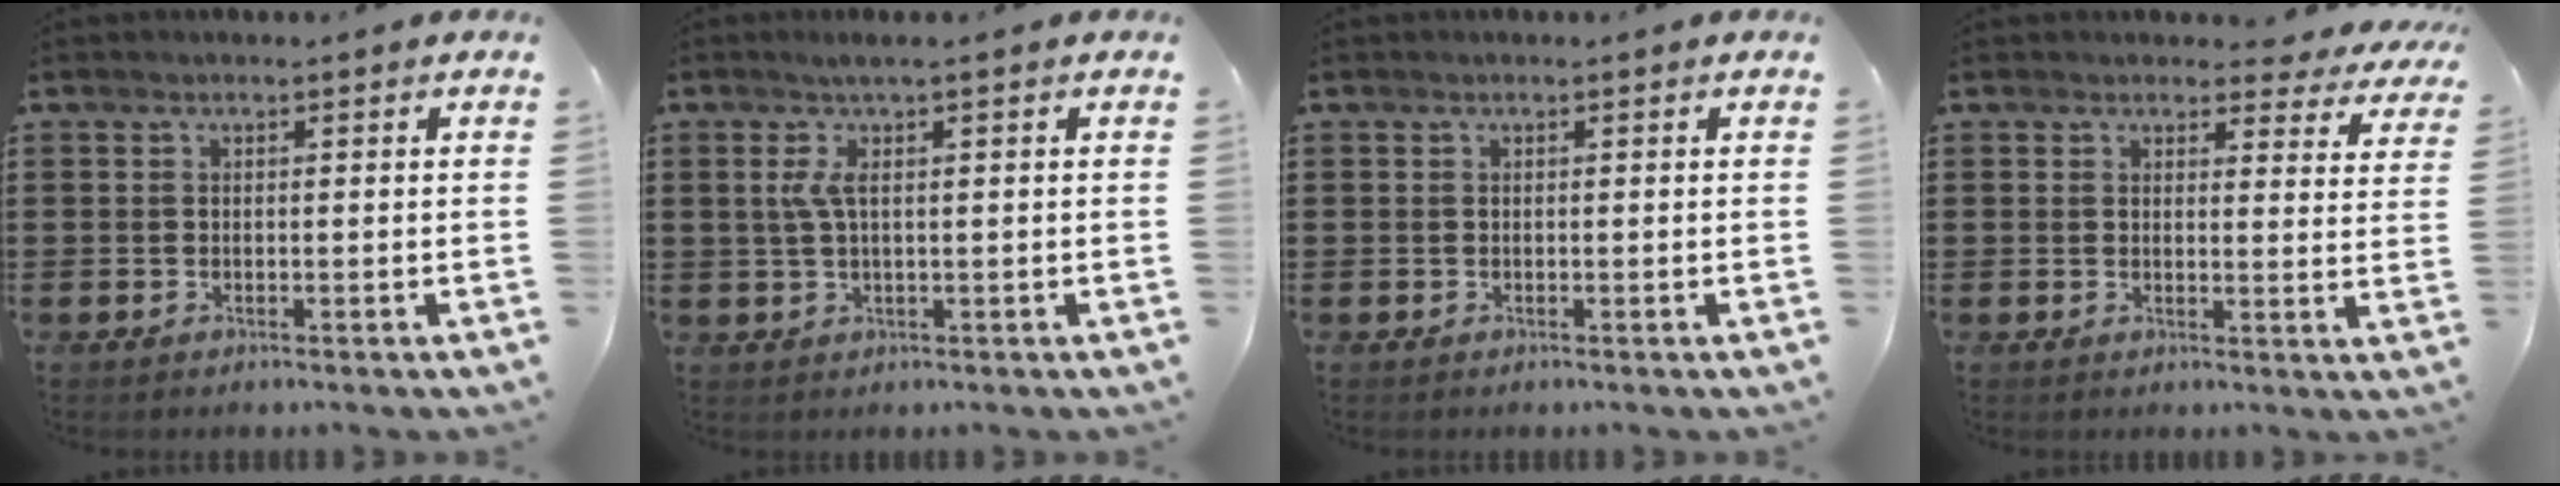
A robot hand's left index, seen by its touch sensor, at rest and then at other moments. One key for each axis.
{"total": 3.8, "fx": 0.8, "fy": 0.4, "fz": 3.7, "tx": -0.086, "ty": -0.006, "tz": 0.007}
{"total": 0.0}
{"total": 3.6, "fx": 3.3, "fy": 0.8, "fz": 1.0, "tx": -0.017, "ty": -0.015, "tz": 0.057}